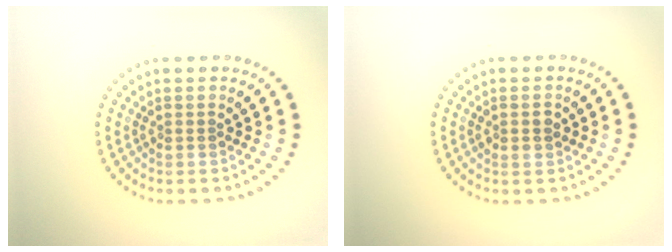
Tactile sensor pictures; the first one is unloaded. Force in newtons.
{"total": 1.3, "press": 1.3, "slide": 0.1}